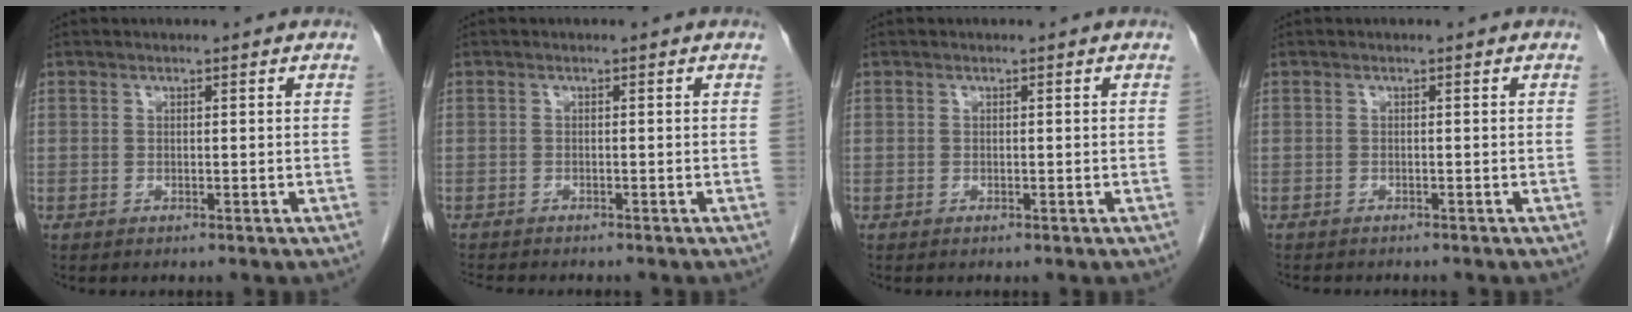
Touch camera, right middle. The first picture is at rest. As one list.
[{"total": 4.2, "force": [-3.8, 0.8, 1.7], "torque": [-0.029, -0.011, -0.056]}, {"total": 0.0}, {"total": 3.2, "force": [-2.8, 0.9, 1.2], "torque": [-0.024, -0.008, -0.034]}]